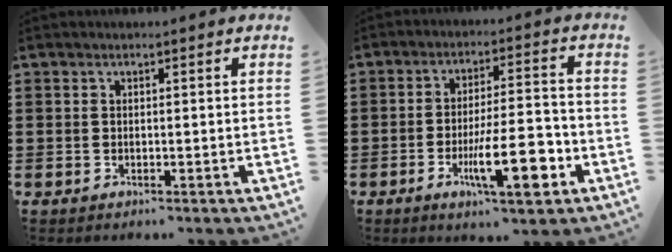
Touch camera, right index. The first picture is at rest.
{"total": 12.4, "force": [-4.4, 3.4, 11.0], "torque": [-0.185, -0.001, -0.071]}